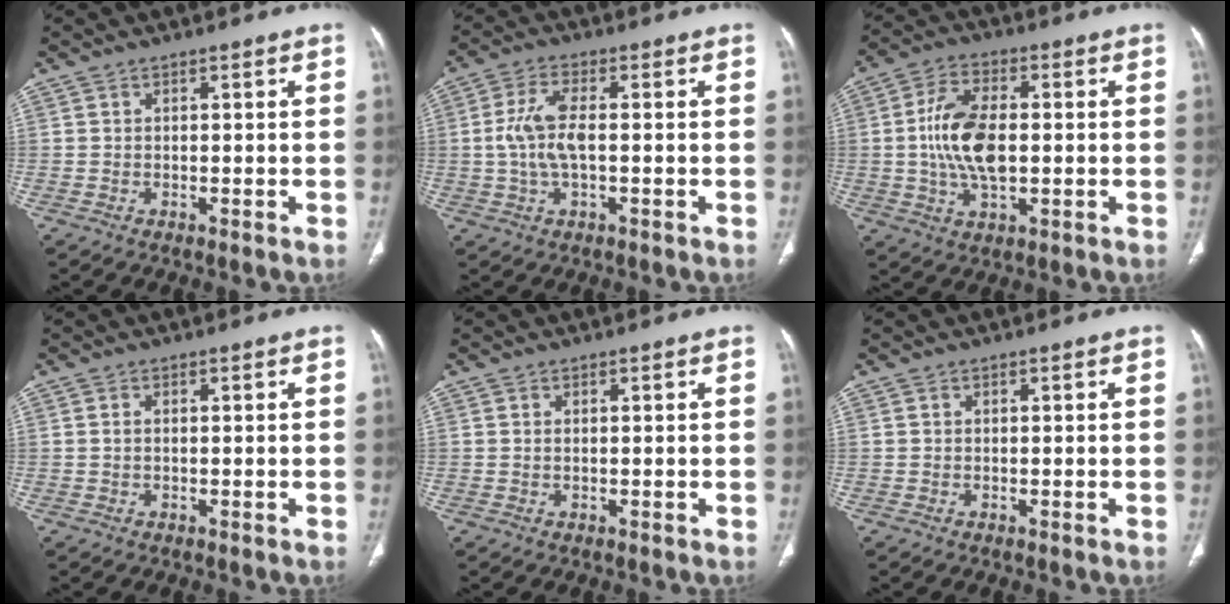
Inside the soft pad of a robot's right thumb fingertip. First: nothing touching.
{"total": 7.4, "force": [-0.1, 3.0, 6.8], "torque": [-0.159, 0.012, -0.005]}
{"total": 12.0, "force": [-0.1, 6.4, 10.2], "torque": [-0.197, 0.006, -0.002]}
{"total": 0.8, "force": [0.0, 0.4, 0.7], "torque": [-0.016, 0.002, 0.001]}
{"total": 0.0}
{"total": 0.0}